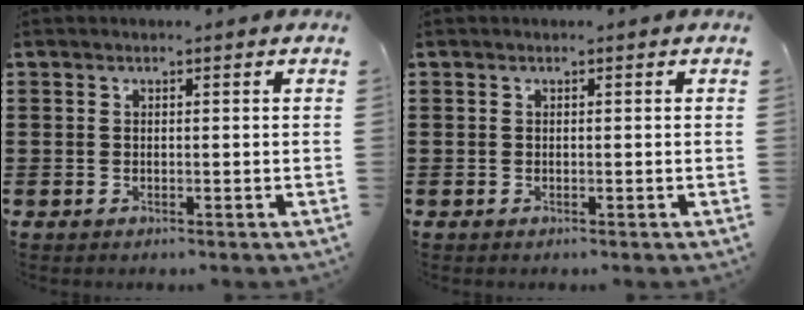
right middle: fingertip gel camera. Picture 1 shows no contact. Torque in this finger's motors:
{"motor_torque": [-0.08, 0.15, 0.00, -0.01]}